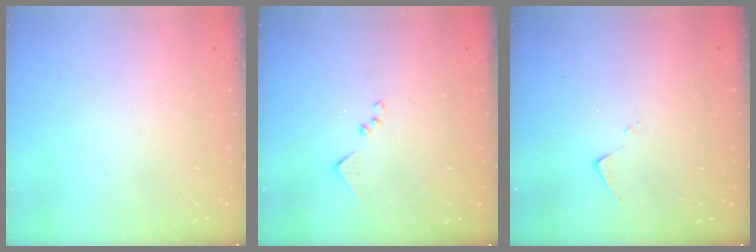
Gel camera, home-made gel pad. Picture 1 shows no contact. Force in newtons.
{"total": 8.0, "press": 8.0, "slide": 0.5}
{"total": 7.6, "press": 7.5, "slide": 0.3}